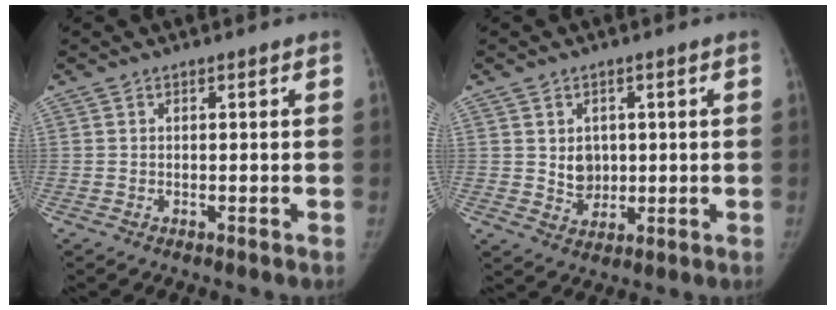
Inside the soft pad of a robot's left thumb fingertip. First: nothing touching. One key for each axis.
{"total": 4.8, "fx": 0.6, "fy": 4.1, "fz": 2.4, "tx": -0.011, "ty": -0.007, "tz": 0.020}